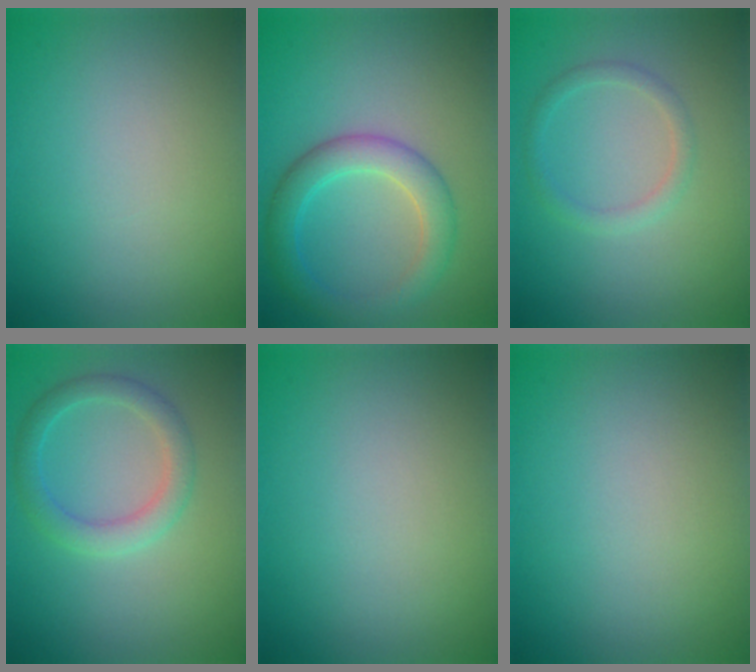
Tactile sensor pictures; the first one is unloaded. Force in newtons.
{"total": 4.2, "press": 4.2, "slide": 0.1}
{"total": 1.6, "press": 1.6, "slide": 0.1}
{"total": 2.8, "press": 2.8, "slide": 0.1}
{"total": 0.0}
{"total": 0.0}